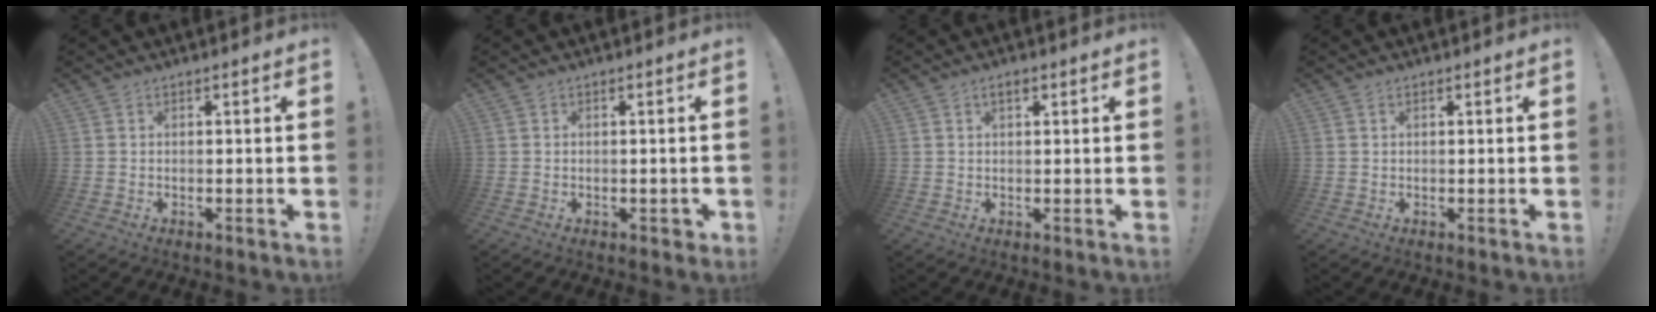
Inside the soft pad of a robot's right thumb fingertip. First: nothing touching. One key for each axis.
{"total": 1.7, "fx": -0.3, "fy": 1.3, "fz": 1.1, "tx": -0.006, "ty": 0.000, "tz": -0.006}
{"total": 2.1, "fx": 1.2, "fy": 0.9, "fz": 1.6, "tx": -0.030, "ty": 0.001, "tz": 0.020}
{"total": 0.7, "fx": 0.4, "fy": 0.4, "fz": 0.4, "tx": -0.016, "ty": 0.004, "tz": 0.010}